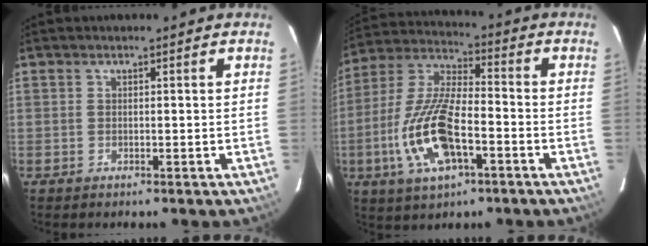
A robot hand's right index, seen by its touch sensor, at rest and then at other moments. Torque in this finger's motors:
{"motor_torque": [2.01, -0.13, 0.45, 0.21]}